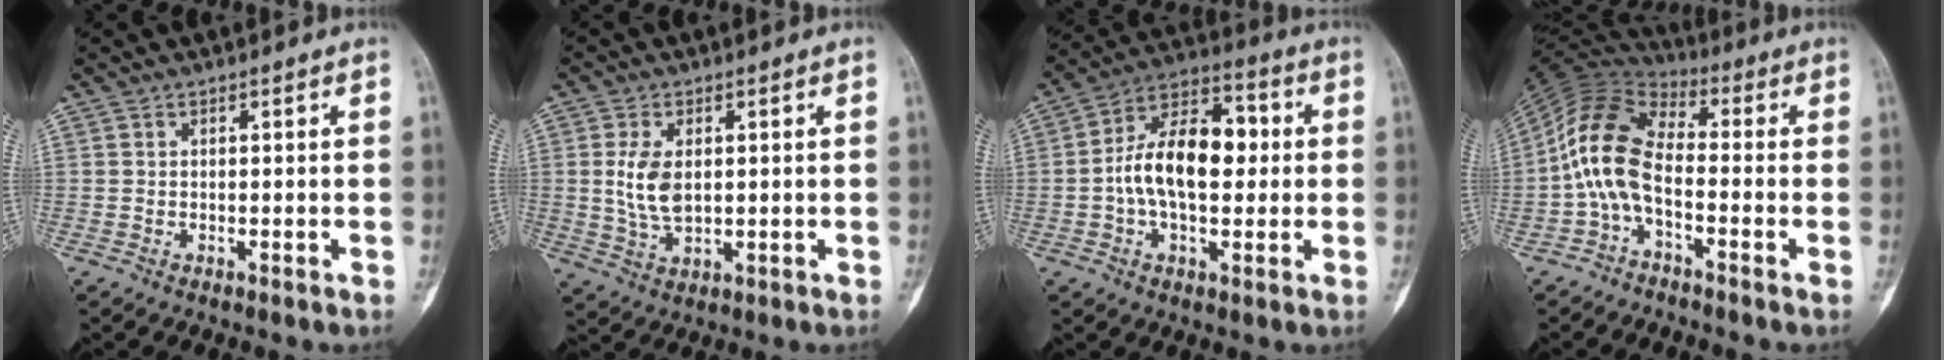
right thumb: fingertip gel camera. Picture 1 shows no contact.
{"total": 6.7, "force": [0.8, 3.9, 5.4], "torque": [-0.105, -0.007, 0.023]}
{"total": 15.3, "force": [0.1, 8.8, 12.6], "torque": [-0.198, 0.035, -0.008]}
{"total": 11.0, "force": [-2.3, 5.8, 9.0], "torque": [-0.173, 0.048, -0.063]}